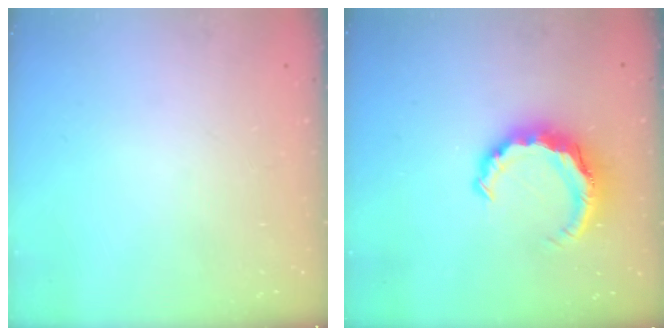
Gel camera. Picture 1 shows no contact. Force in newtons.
{"total": 8.6, "press": 8.5, "slide": 1.1}